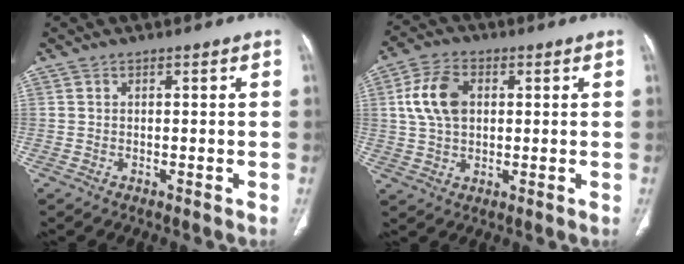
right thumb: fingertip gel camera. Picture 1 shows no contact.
{"total": 9.4, "force": [1.8, 6.2, 6.8], "torque": [-0.127, 0.009, 0.034]}